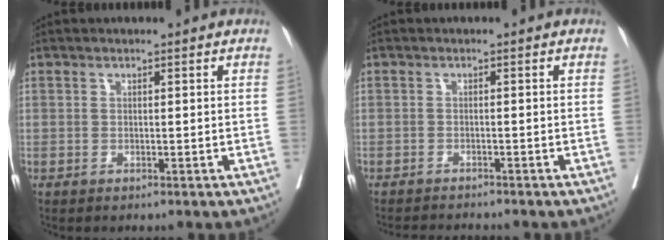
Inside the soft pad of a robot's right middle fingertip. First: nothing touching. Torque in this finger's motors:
{"motor_torque": [0.79, -0.79, 0.11, 0.09]}